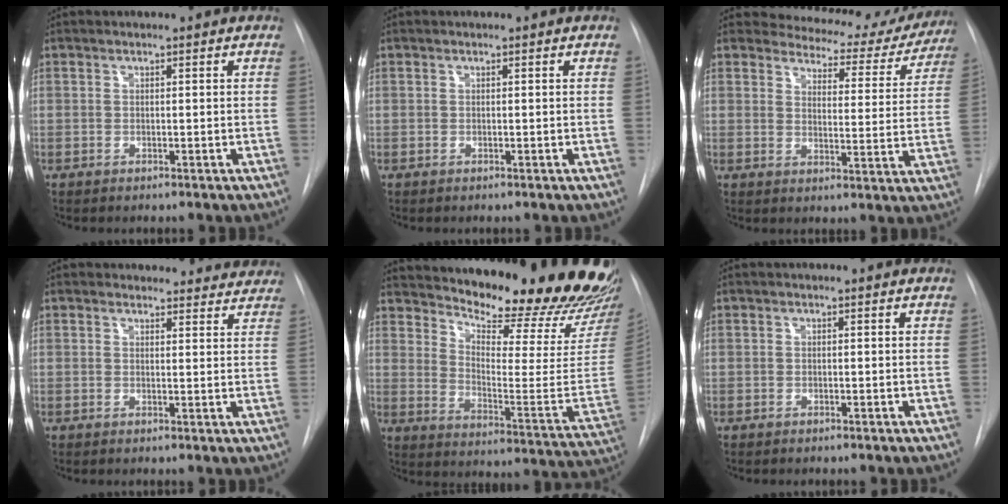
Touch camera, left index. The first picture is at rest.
{"total": 0.0}
{"total": 15.1, "force": [14.0, 5.2, 2.8], "torque": [-0.009, -0.032, 0.145]}
{"total": 10.0, "force": [9.4, 3.4, 0.1], "torque": [0.043, 0.000, 0.078]}
{"total": 26.4, "force": [24.2, 2.1, 10.5], "torque": [-0.165, -0.126, 0.312]}
{"total": 0.0}